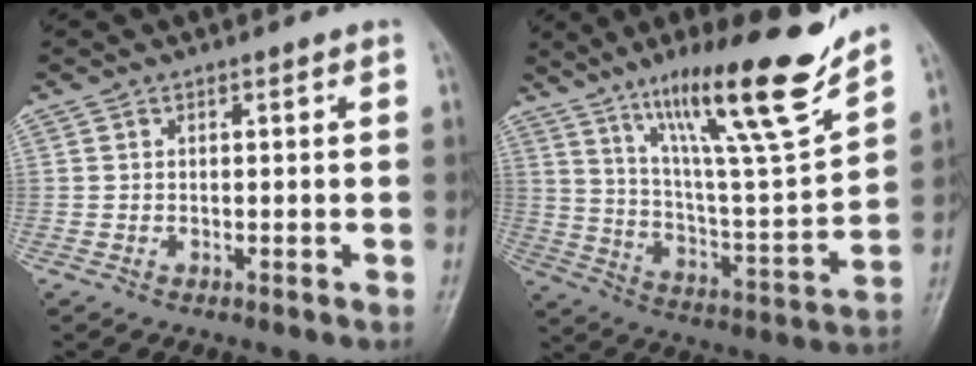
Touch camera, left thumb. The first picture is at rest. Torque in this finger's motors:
{"motor_torque": [0.25, 0.23, 1.42, -1.35, 0.29]}